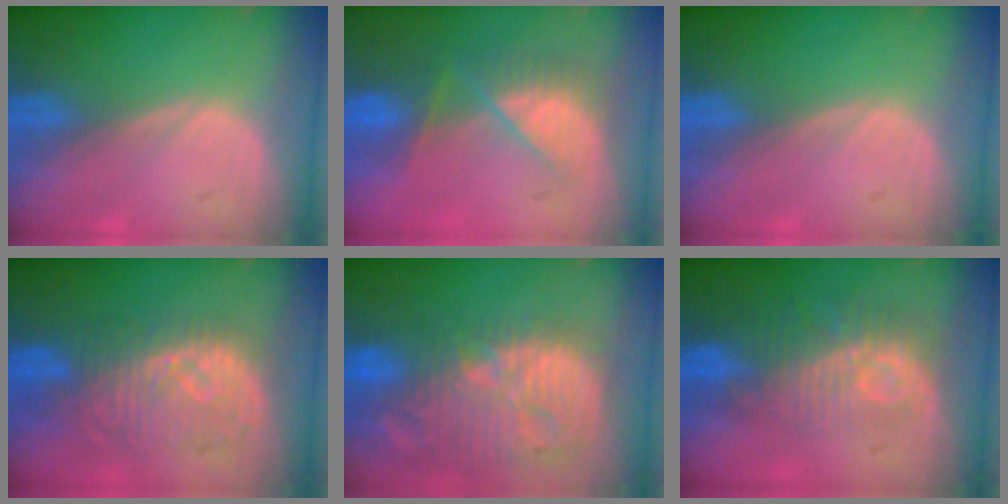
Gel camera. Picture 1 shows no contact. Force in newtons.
{"total": 7.7, "press": 7.0, "slide": 3.3}
{"total": 0.0}
{"total": 9.2, "press": 8.9, "slide": 2.4}
{"total": 14.7, "press": 12.7, "slide": 7.3}
{"total": 9.7, "press": 8.7, "slide": 4.2}